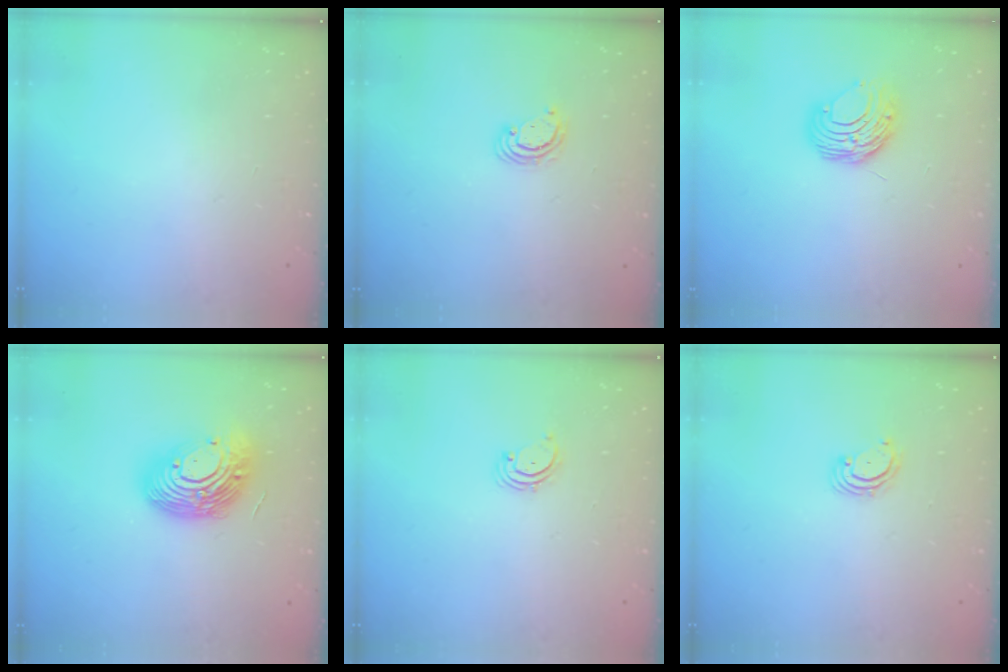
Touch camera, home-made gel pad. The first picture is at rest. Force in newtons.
{"total": 3.3, "press": 3.3, "slide": 0.2}
{"total": 8.8, "press": 8.8, "slide": 0.8}
{"total": 16.9, "press": 16.8, "slide": 1.6}
{"total": 1.7, "press": 1.6, "slide": 0.2}
{"total": 2.6, "press": 2.6, "slide": 0.3}